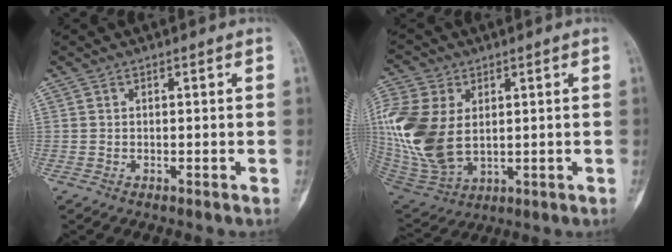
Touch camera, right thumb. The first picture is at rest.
{"total": 19.9, "force": [2.5, 13.0, 14.8], "torque": [-0.353, -0.018, 0.064]}